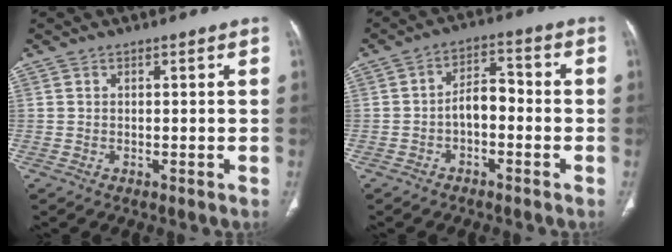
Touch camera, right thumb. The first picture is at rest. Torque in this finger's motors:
{"motor_torque": [0.86, 1.35, 0.87, -0.41, 0.02]}